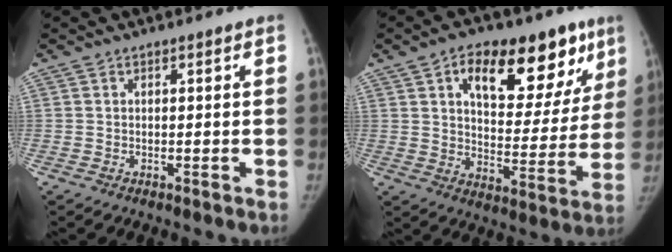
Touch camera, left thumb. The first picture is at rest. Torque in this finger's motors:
{"motor_torque": [1.26, 1.95, 0.11, 0.30, 0.12]}